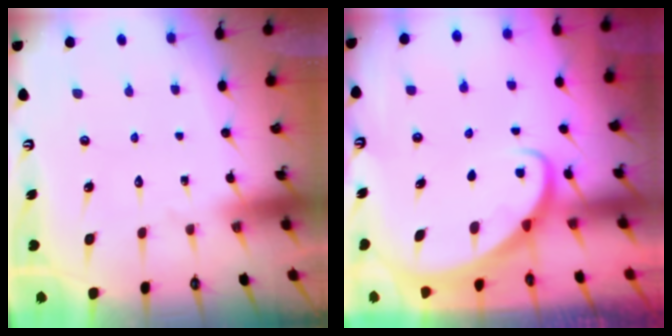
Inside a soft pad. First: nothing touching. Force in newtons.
{"total": 2.2, "press": 2.2, "slide": 0.2}